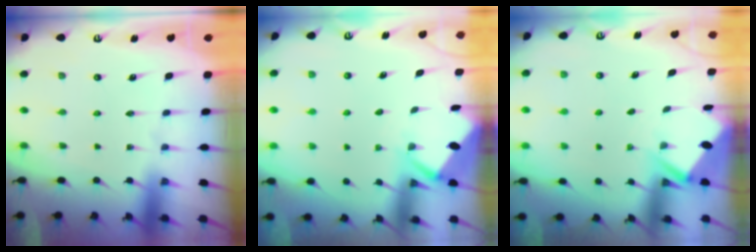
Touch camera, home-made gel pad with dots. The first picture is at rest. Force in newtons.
{"total": 2.7, "press": 2.6, "slide": 0.4}
{"total": 2.8, "press": 2.8, "slide": 0.4}